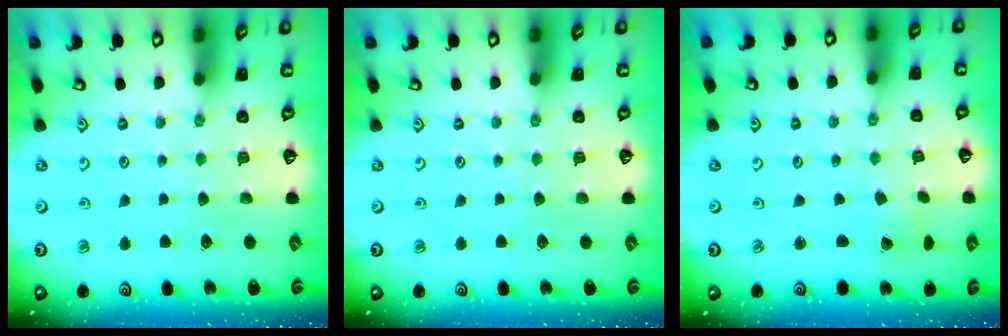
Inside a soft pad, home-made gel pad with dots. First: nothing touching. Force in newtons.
{"total": 0.0}
{"total": 1.5, "press": 1.5, "slide": 0.2}